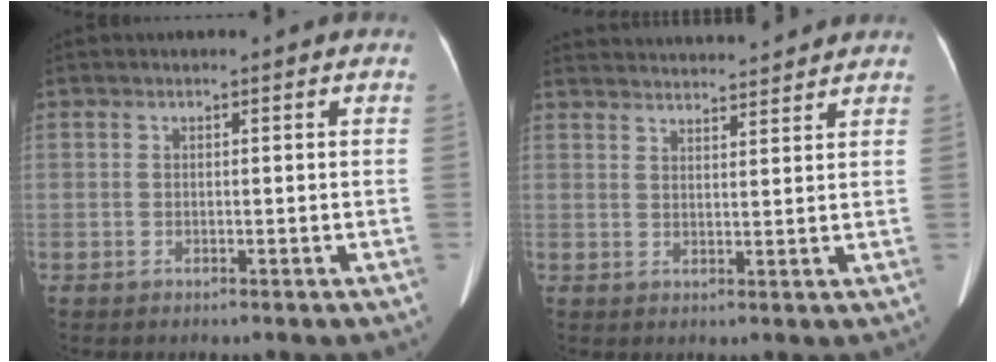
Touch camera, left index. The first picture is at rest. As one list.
[{"total": 13.5, "force": [13.0, 1.2, 3.5], "torque": [-0.059, 0.036, 0.186]}]